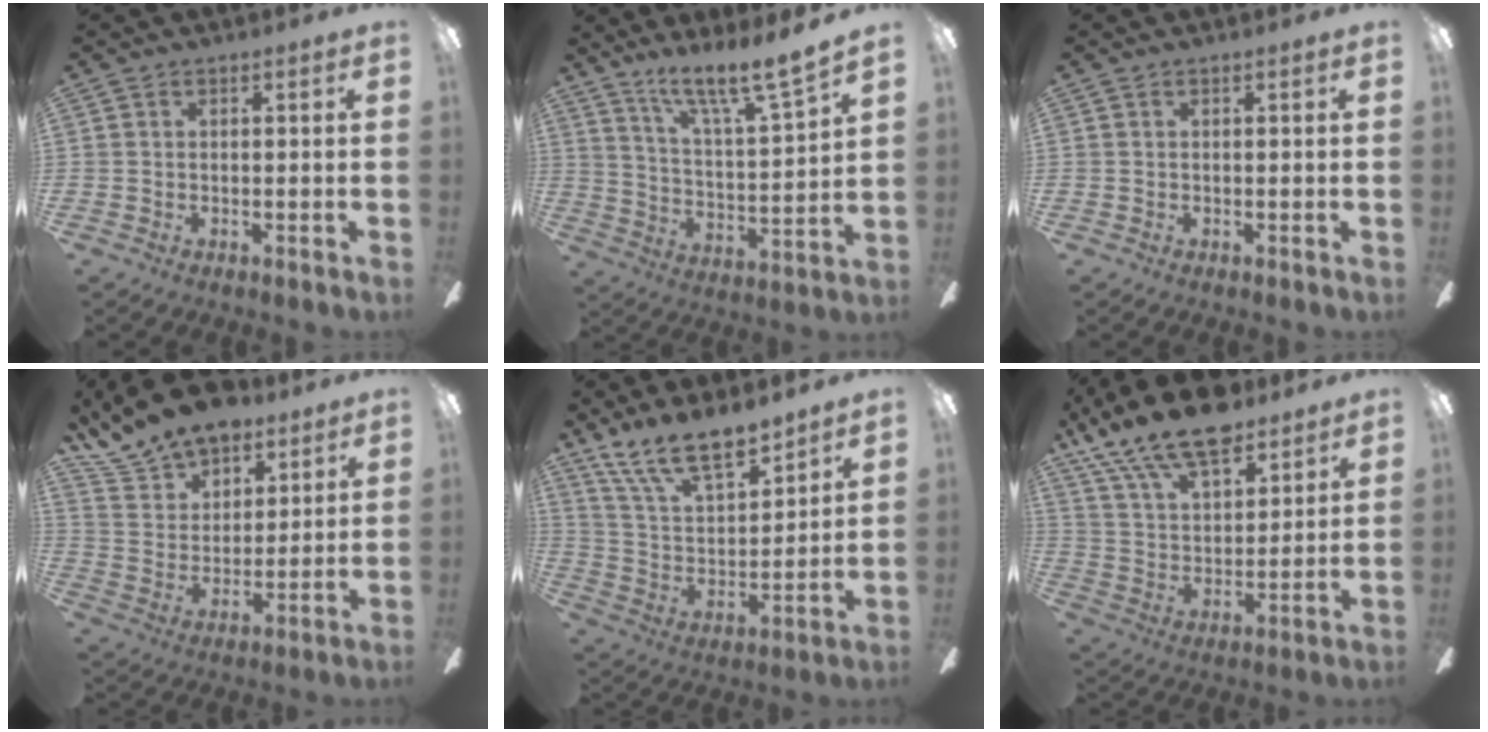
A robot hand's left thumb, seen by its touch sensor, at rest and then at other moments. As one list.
[{"total": 12.5, "force": [10.9, 0.0, 6.1], "torque": [-0.120, -0.081, 0.180]}, {"total": 0.0}, {"total": 13.7, "force": [11.7, 6.1, 3.5], "torque": [-0.089, -0.075, 0.220]}, {"total": 15.0, "force": [12.3, 4.7, 7.2], "torque": [-0.144, -0.077, 0.222]}, {"total": 17.5, "force": [12.7, 7.1, 9.7], "torque": [-0.188, -0.068, 0.226]}]